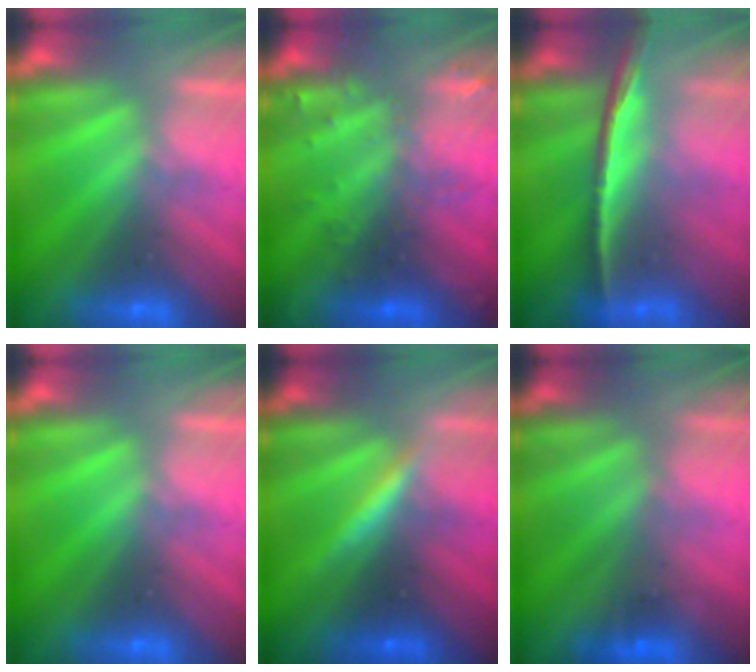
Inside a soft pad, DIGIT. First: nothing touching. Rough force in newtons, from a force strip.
{"total": 3.0}
{"total": 1.3}
{"total": 0.0}
{"total": 3.2}
{"total": 1.6}